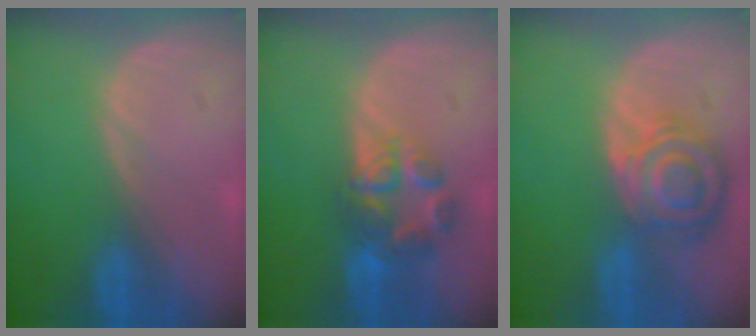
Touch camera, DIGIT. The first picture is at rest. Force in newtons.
{"total": 7.0, "press": 5.9, "slide": 3.6}
{"total": 8.3, "press": 7.3, "slide": 4.0}